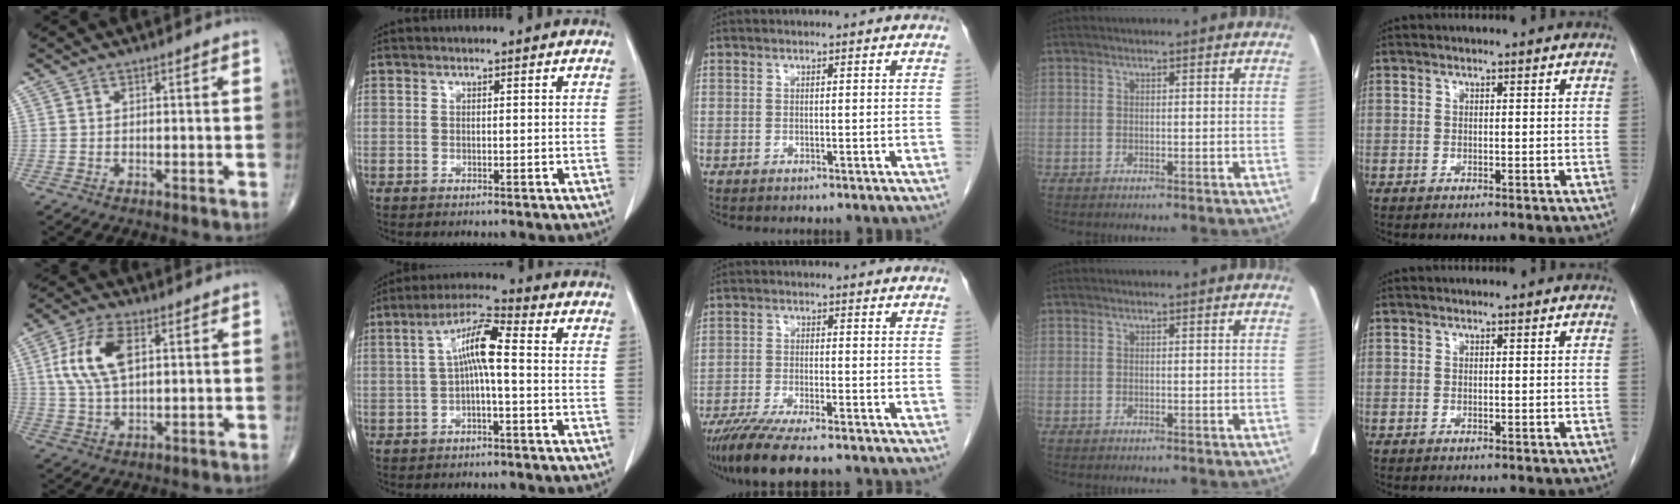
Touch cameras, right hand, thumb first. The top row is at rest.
{"thumb": {"total": 10.9, "force": [2.8, 5.5, 9.0], "torque": [-0.185, 0.004, 0.054]}, "index": {"total": 7.2, "force": [0.2, 1.1, 7.1], "torque": [-0.135, 0.024, 0.001]}, "middle": {"total": 11.1, "force": [-9.0, 1.5, 6.4], "torque": [-0.100, -0.024, -0.145]}}